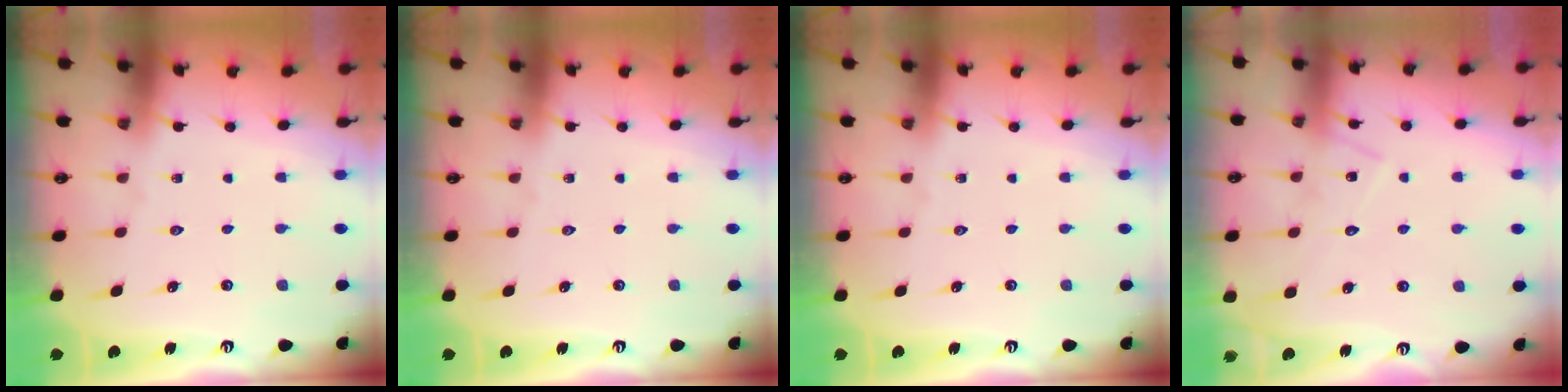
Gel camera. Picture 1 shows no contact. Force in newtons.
{"total": 0.0}
{"total": 0.0}
{"total": 10.5, "press": 10.5, "slide": 0.6}